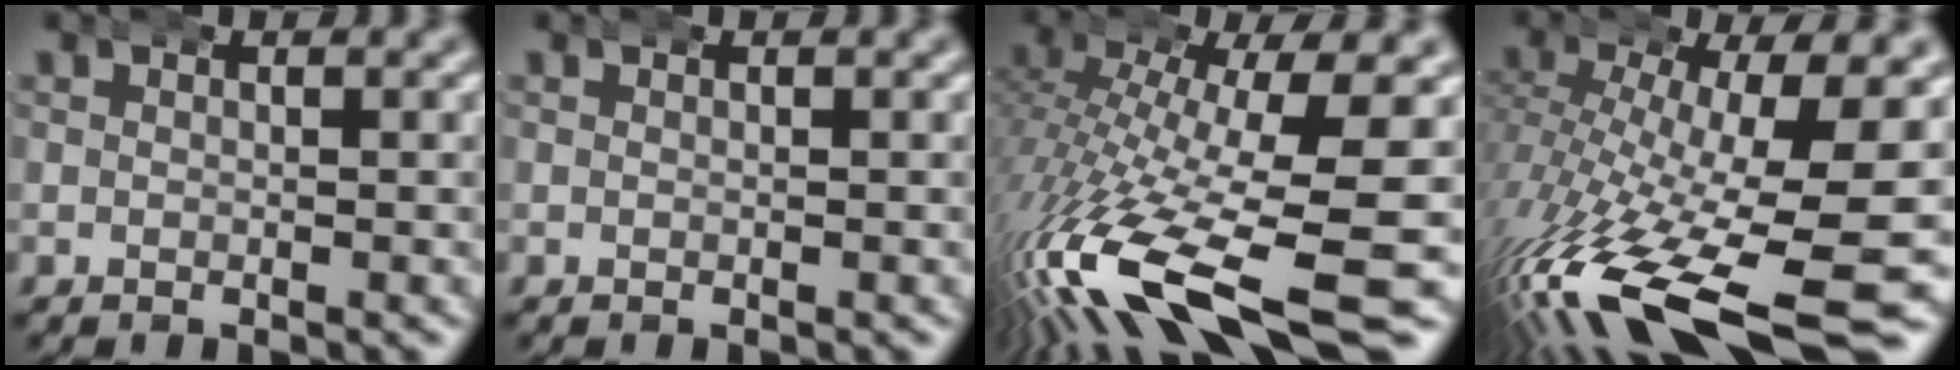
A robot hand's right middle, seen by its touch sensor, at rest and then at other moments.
{"total": 0.0}
{"total": 11.9, "force": [-4.9, 4.5, 9.9], "torque": [-0.198, -0.041, -0.055]}
{"total": 11.9, "force": [-4.8, 4.0, 10.1], "torque": [-0.181, -0.046, -0.047]}